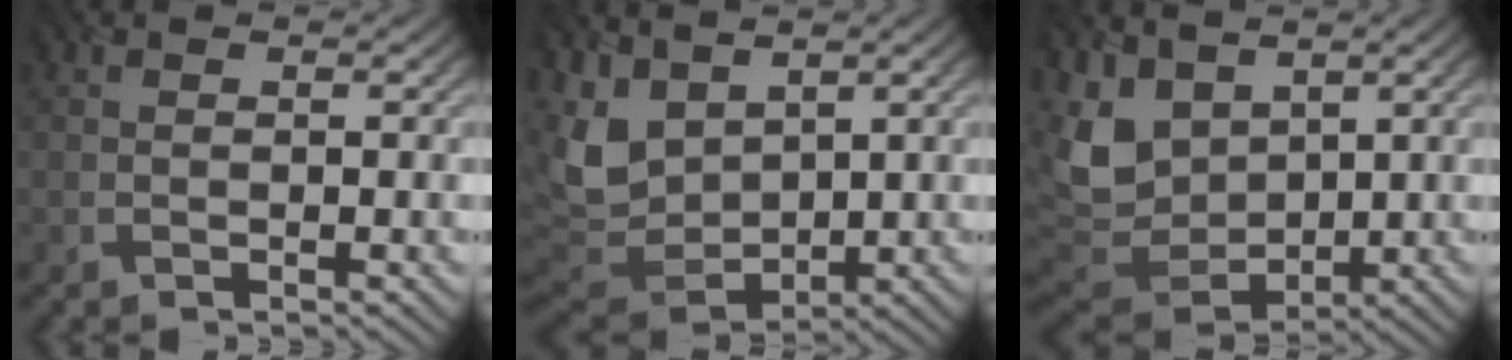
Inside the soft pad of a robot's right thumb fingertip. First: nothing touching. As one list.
[{"total": 9.4, "force": [4.1, 5.8, 6.1], "torque": [-0.179, -0.002, 0.086]}, {"total": 10.3, "force": [4.1, 7.0, 6.4], "torque": [-0.188, -0.003, 0.087]}]